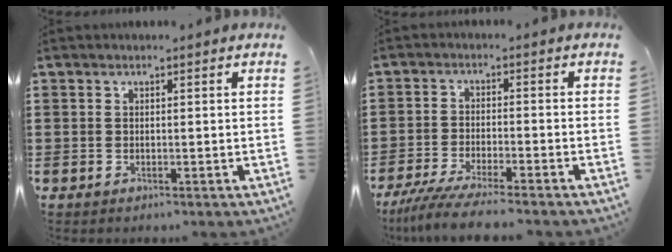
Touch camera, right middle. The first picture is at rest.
{"total": 5.1, "force": [-4.6, -0.3, 2.1], "torque": [-0.055, -0.022, -0.090]}